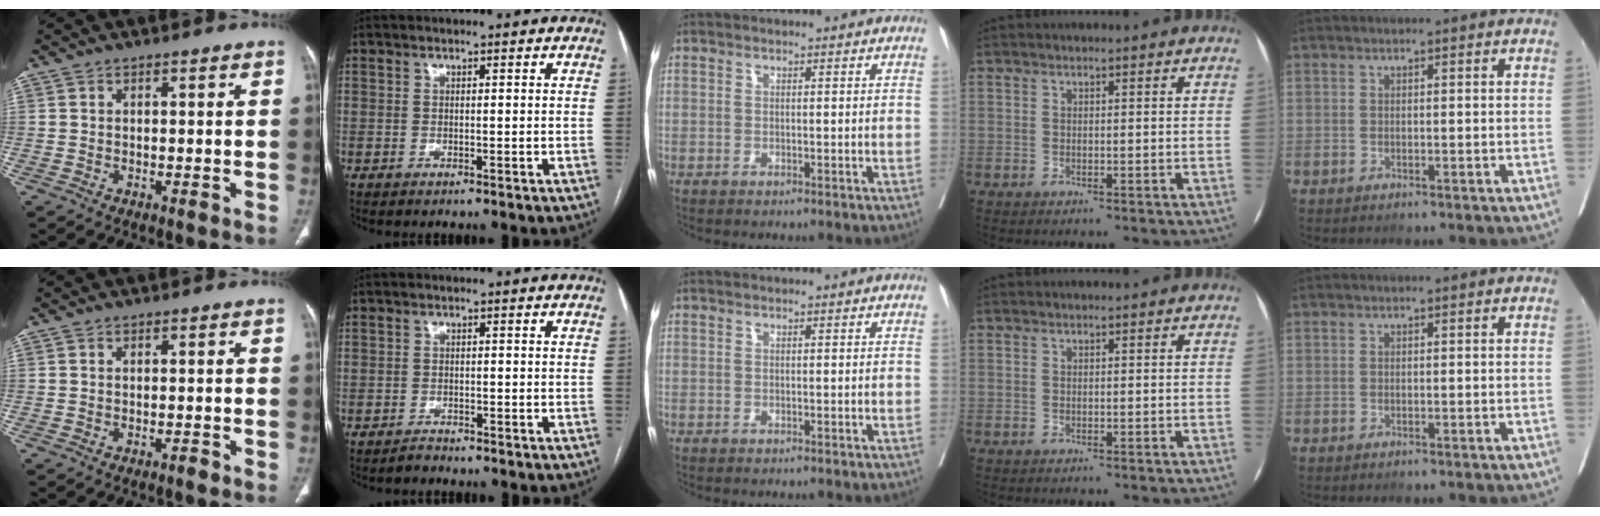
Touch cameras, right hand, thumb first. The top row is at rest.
{"thumb": {"total": 0.8, "force": [-0.6, 0.2, 0.5], "torque": [-0.007, 0.002, -0.010]}, "index": {"total": 1.2, "force": [-1.1, 0.4, -0.2], "torque": [0.004, -0.002, -0.021]}}